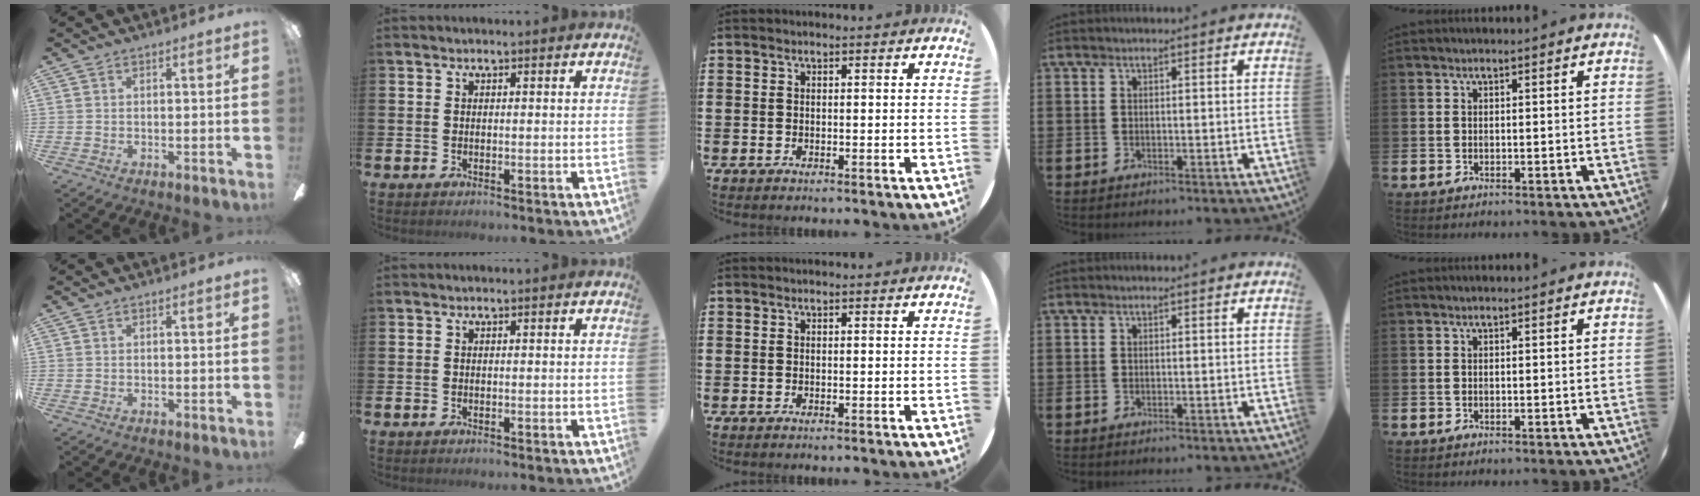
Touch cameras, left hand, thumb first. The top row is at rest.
{}